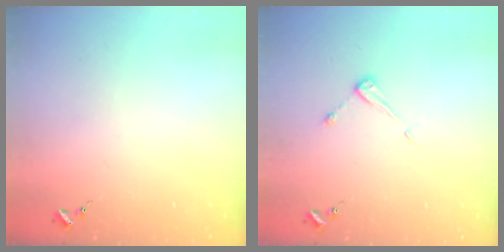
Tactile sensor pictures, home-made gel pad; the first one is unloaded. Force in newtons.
{"total": 4.7, "press": 4.7, "slide": 0.4}